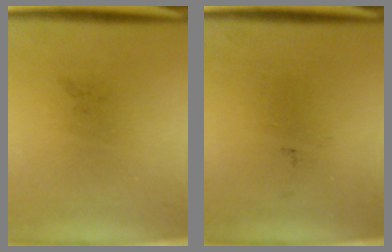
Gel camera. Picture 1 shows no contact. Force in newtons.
{"total": 0.0}